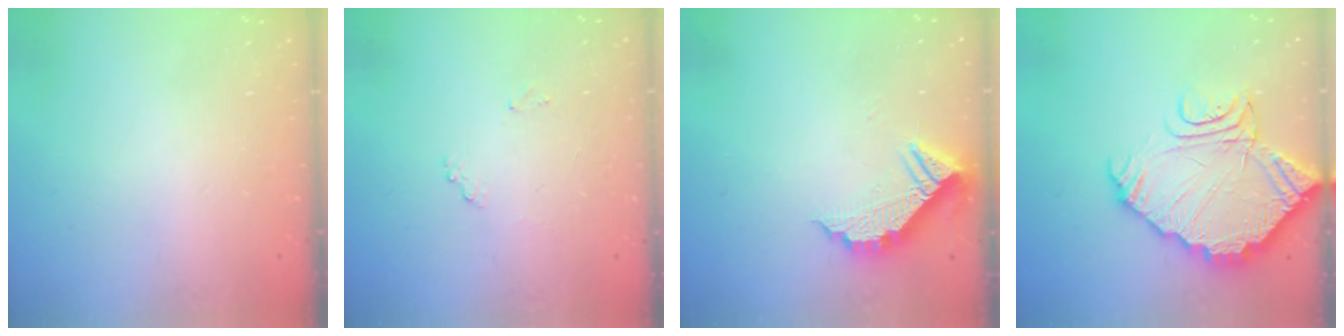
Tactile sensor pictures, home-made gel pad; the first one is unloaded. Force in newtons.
{"total": 7.2, "press": 7.1, "slide": 0.4}
{"total": 8.9, "press": 8.9, "slide": 0.9}
{"total": 17.2, "press": 17.1, "slide": 1.7}